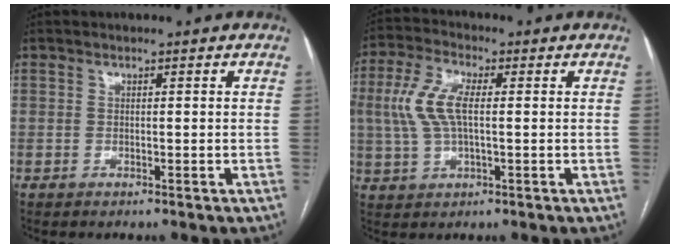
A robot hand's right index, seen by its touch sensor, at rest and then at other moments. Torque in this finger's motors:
{"motor_torque": [0.96, 0.10, 0.53, 0.21]}